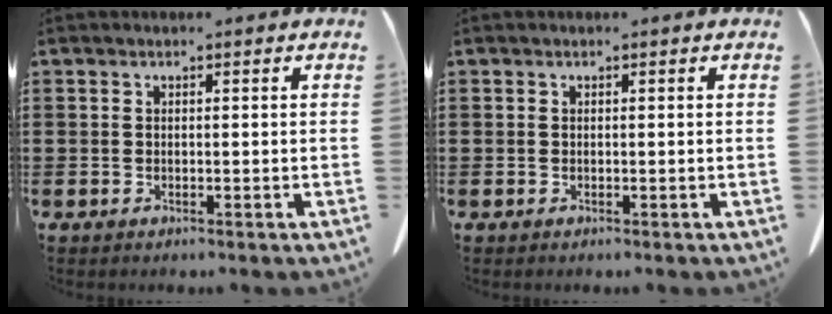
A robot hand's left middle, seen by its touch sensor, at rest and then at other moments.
{"total": 0.0}